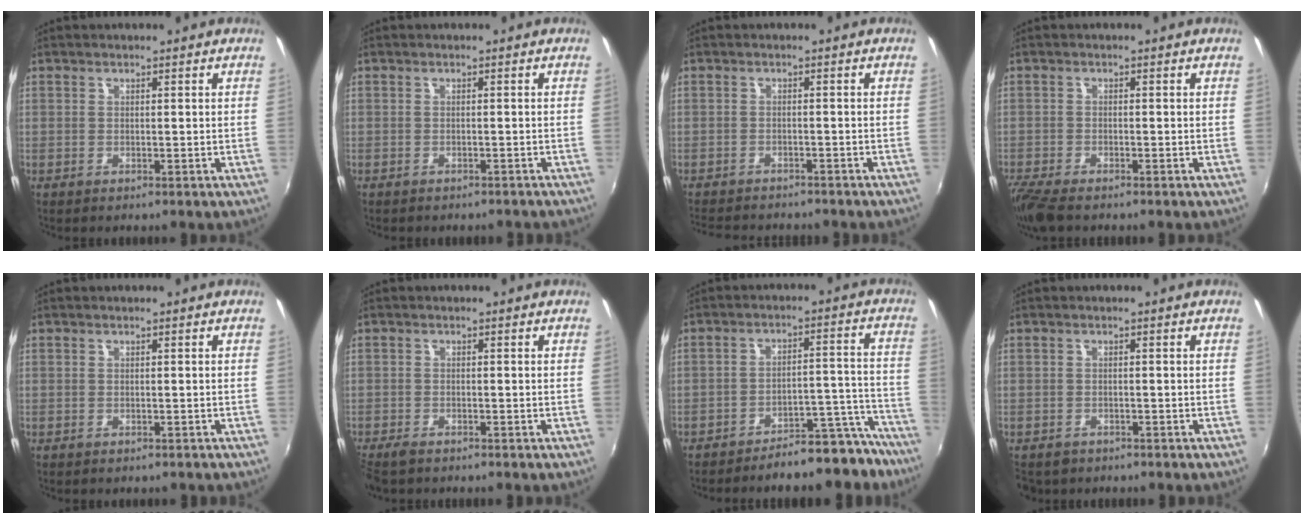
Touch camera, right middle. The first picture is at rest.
{"total": 3.2, "force": [-2.9, 1.1, 1.0], "torque": [-0.018, -0.008, -0.034]}
{"total": 9.2, "force": [-8.2, 2.5, 3.3], "torque": [-0.081, -0.016, -0.122]}
{"total": 6.0, "force": [-4.9, 1.3, 3.2], "torque": [-0.087, -0.030, -0.095]}
{"total": 0.6, "force": [-0.5, 0.3, 0.2], "torque": [-0.003, 0.000, -0.005]}
{"total": 3.3, "force": [-2.8, 1.1, 1.5], "torque": [-0.041, -0.014, -0.055]}
{"total": 14.5, "force": [-13.7, 3.0, 3.4], "torque": [-0.021, 0.052, -0.175]}
{"total": 3.4, "force": [-2.3, 2.2, 1.1], "torque": [-0.033, -0.010, -0.035]}